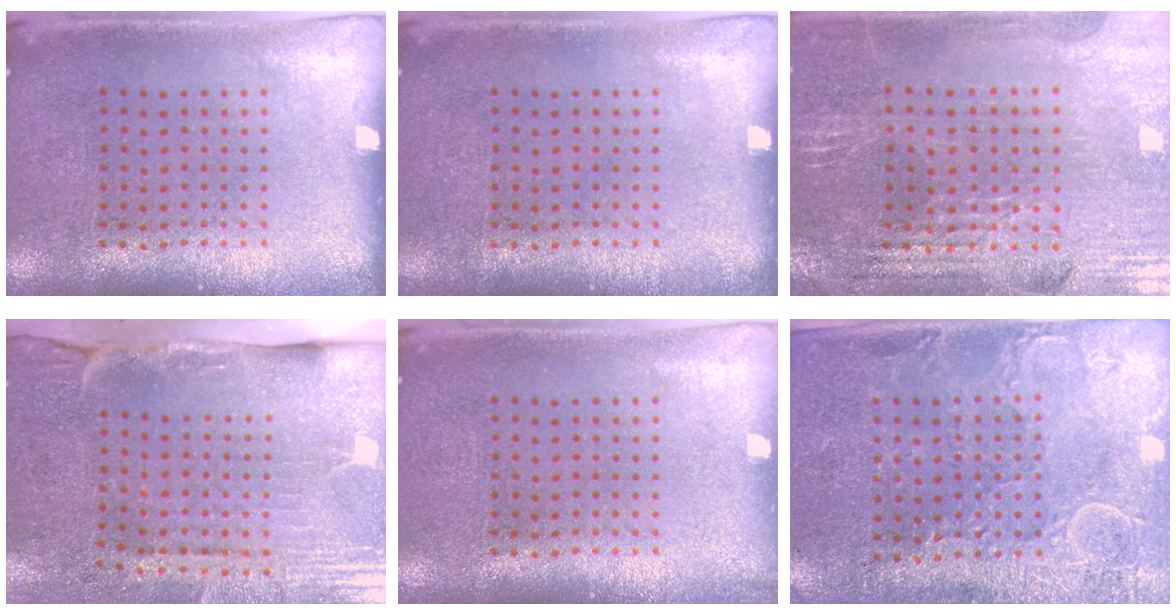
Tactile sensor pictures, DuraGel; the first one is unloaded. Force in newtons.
{"total": 0.0}
{"total": 2.9, "press": 2.8, "slide": 0.5}
{"total": 4.3, "press": 3.7, "slide": 2.2}
{"total": 0.5, "press": 0.5, "slide": 0.1}
{"total": 2.7, "press": 2.6, "slide": 0.7}